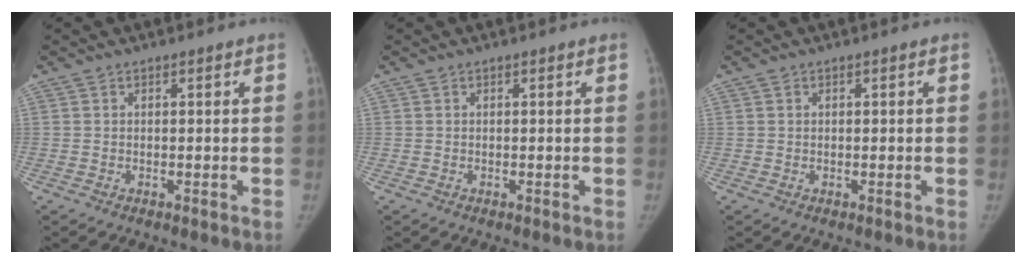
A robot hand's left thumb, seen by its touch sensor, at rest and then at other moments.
{"total": 0.0}
{"total": 0.0}